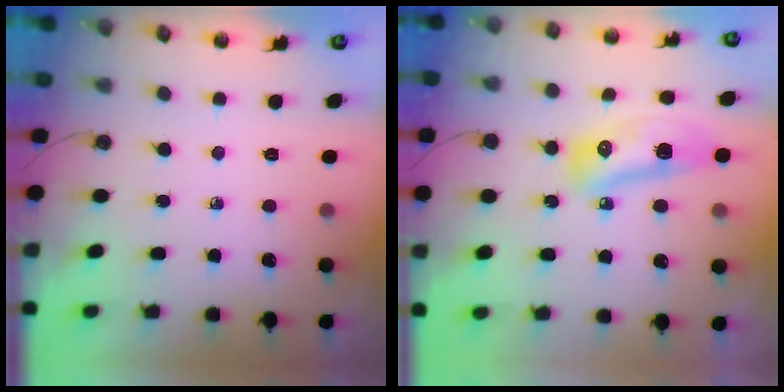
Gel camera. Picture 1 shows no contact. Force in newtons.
{"total": 10.7, "press": 10.6, "slide": 1.5}